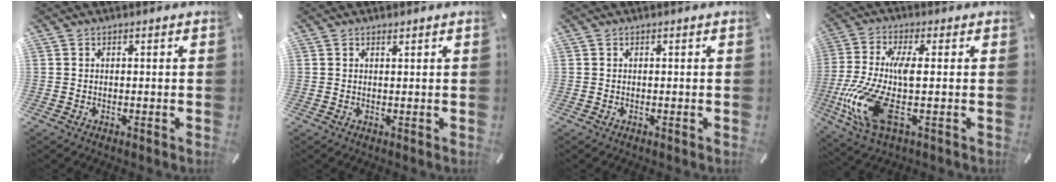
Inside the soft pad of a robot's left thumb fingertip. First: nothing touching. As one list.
[{"total": 0.5, "force": [0.4, 0.2, 0.2], "torque": [-0.005, -0.001, 0.008]}, {"total": 0.0}, {"total": 13.3, "force": [-1.5, 3.4, 12.8], "torque": [-0.300, -0.026, -0.037]}]